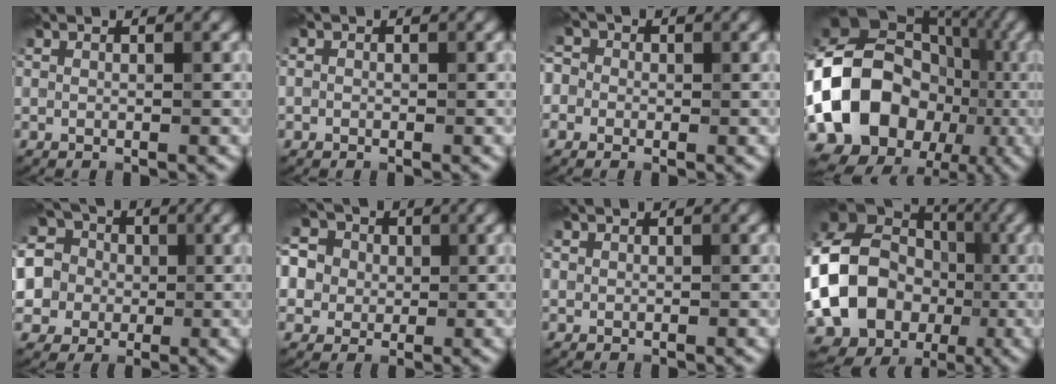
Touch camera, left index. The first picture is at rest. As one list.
[{"total": 0.9, "force": [0.1, 0.8, 0.3], "torque": [0.006, 0.003, -0.007]}, {"total": 4.4, "force": [0.4, 4.0, 1.8], "torque": [-0.025, 0.042, -0.032]}, {"total": 16.7, "force": [-3.6, 13.7, 8.8], "torque": [-0.163, 0.013, -0.069]}, {"total": 10.7, "force": [2.6, 9.5, 4.3], "torque": [-0.117, 0.039, 0.024]}, {"total": 8.4, "force": [1.9, 7.4, 3.6], "torque": [-0.081, 0.042, 0.017]}, {"total": 0.8, "force": [0.3, 0.7, 0.2], "torque": [0.004, 0.004, 0.003]}, {"total": 20.5, "force": [-3.0, 17.9, 9.6], "torque": [-0.211, 0.004, -0.090]}]